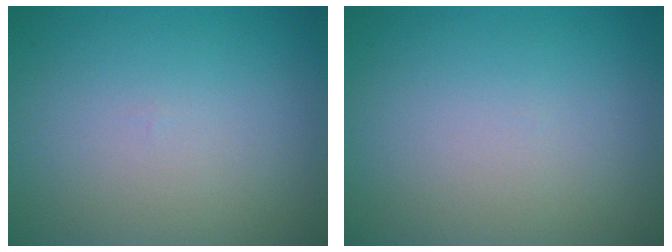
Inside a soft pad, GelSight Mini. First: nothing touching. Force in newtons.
{"total": 0.0}